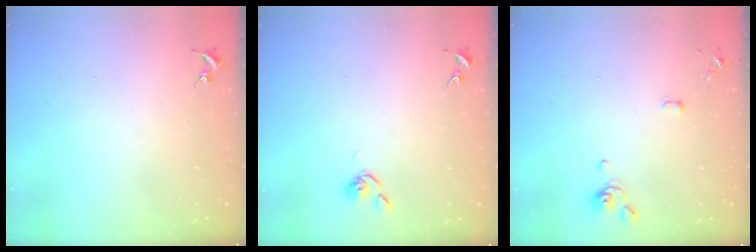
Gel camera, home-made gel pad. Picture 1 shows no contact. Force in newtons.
{"total": 3.8, "press": 3.7, "slide": 0.8}
{"total": 3.3, "press": 3.2, "slide": 0.7}